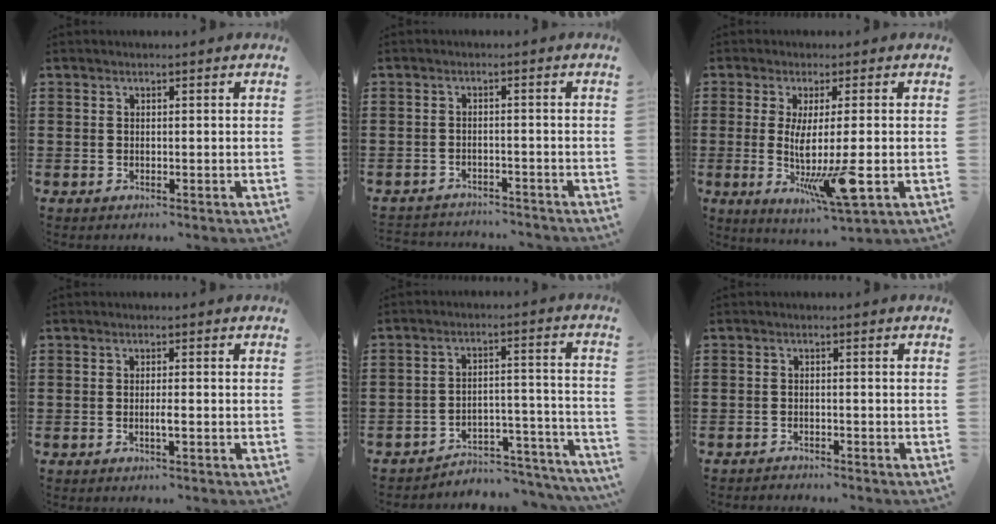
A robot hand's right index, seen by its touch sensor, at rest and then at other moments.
{"total": 2.4, "force": [-2.4, 0.2, -0.2], "torque": [-0.004, 0.001, -0.053]}
{"total": 9.0, "force": [-1.1, 0.9, 8.9], "torque": [-0.184, -0.030, -0.023]}
{"total": 1.6, "force": [-0.4, 0.0, 1.5], "torque": [-0.034, -0.006, -0.009]}
{"total": 3.8, "force": [-3.5, 1.1, 1.1], "torque": [-0.023, 0.002, -0.076]}
{"total": 1.3, "force": [-1.2, 0.2, -0.1], "torque": [-0.003, 0.004, -0.028]}